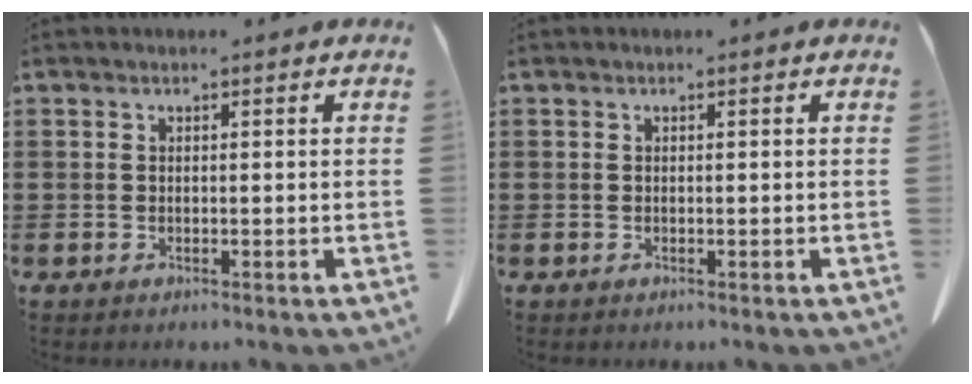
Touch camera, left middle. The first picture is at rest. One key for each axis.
{"total": 0.0}